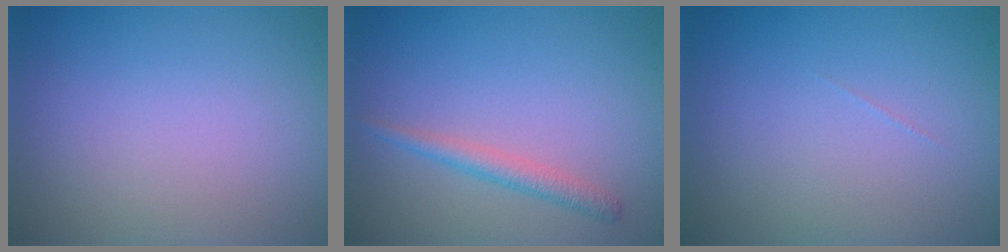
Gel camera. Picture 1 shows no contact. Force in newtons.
{"total": 1.8, "press": 1.8, "slide": 0.1}
{"total": 0.0}